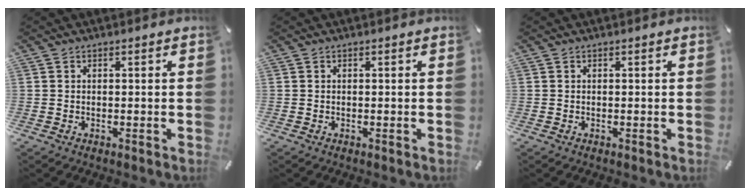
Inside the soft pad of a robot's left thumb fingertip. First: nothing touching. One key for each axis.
{"total": 0.0}
{"total": 0.0}